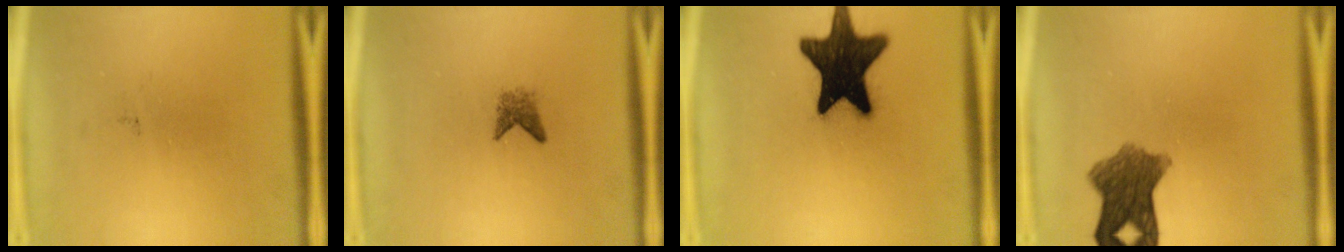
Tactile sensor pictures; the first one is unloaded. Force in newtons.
{"total": 1.6}
{"total": 18.6}
{"total": 8.0}